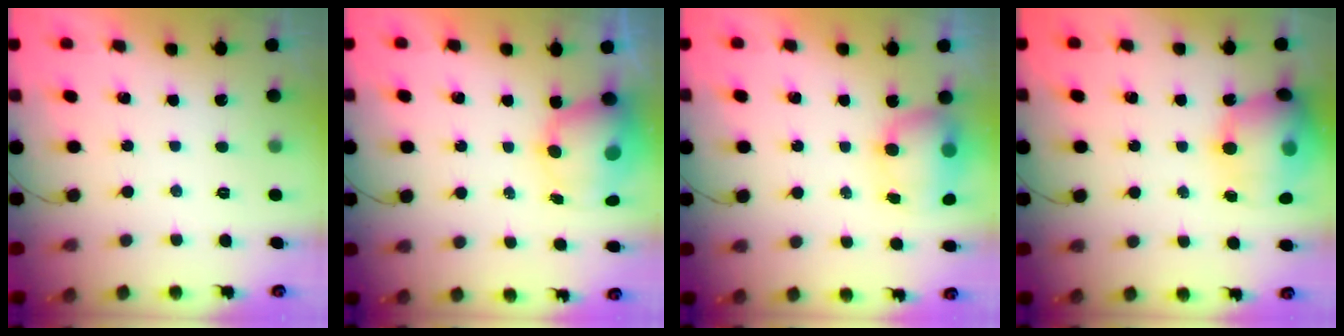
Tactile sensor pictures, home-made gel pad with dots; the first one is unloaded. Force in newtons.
{"total": 9.2, "press": 9.1, "slide": 1.7}
{"total": 8.4, "press": 7.9, "slide": 2.6}
{"total": 17.5, "press": 17.1, "slide": 3.4}